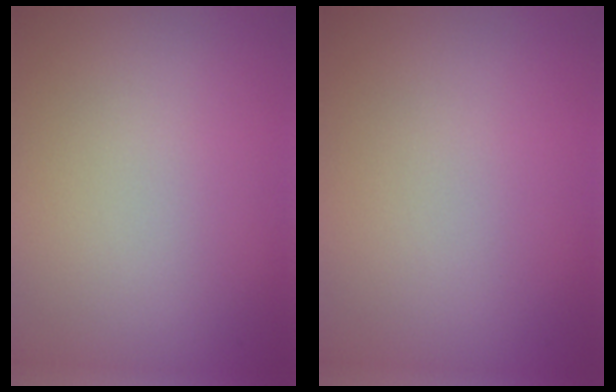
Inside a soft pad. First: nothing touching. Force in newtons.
{"total": 0.0}